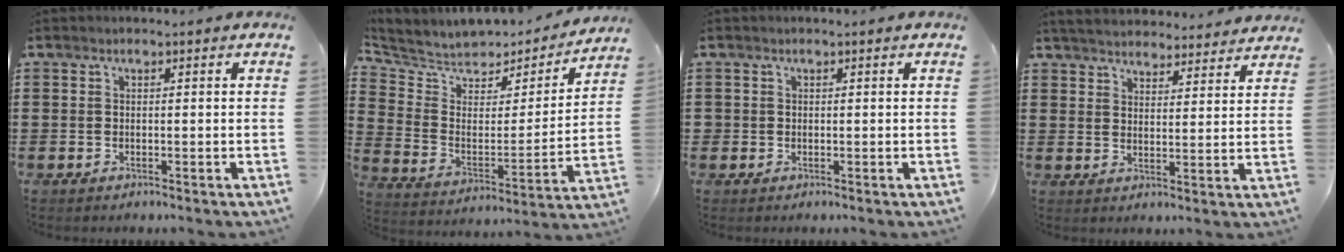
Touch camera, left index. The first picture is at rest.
{"total": 5.2, "force": [4.6, 2.3, 0.6], "torque": [-0.049, -0.039, 0.075]}
{"total": 0.7, "force": [0.0, 0.7, 0.1], "torque": [-0.005, 0.004, -0.002]}
{"total": 4.5, "force": [4.5, 0.3, 0.4], "torque": [-0.027, -0.021, 0.079]}